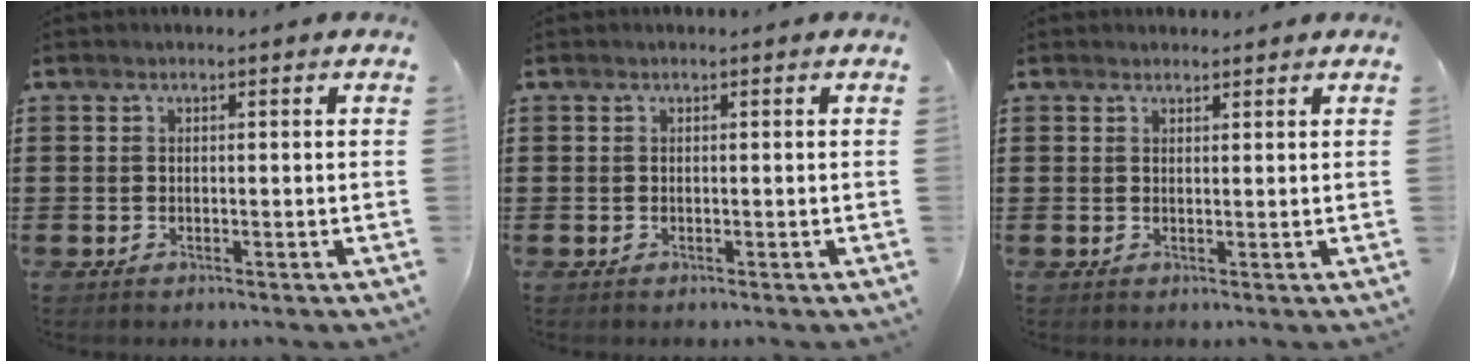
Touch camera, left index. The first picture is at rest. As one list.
[{"total": 0.0}, {"total": 1.2, "force": [1.2, 0.3, 0.1], "torque": [-0.003, 0.001, 0.023]}]